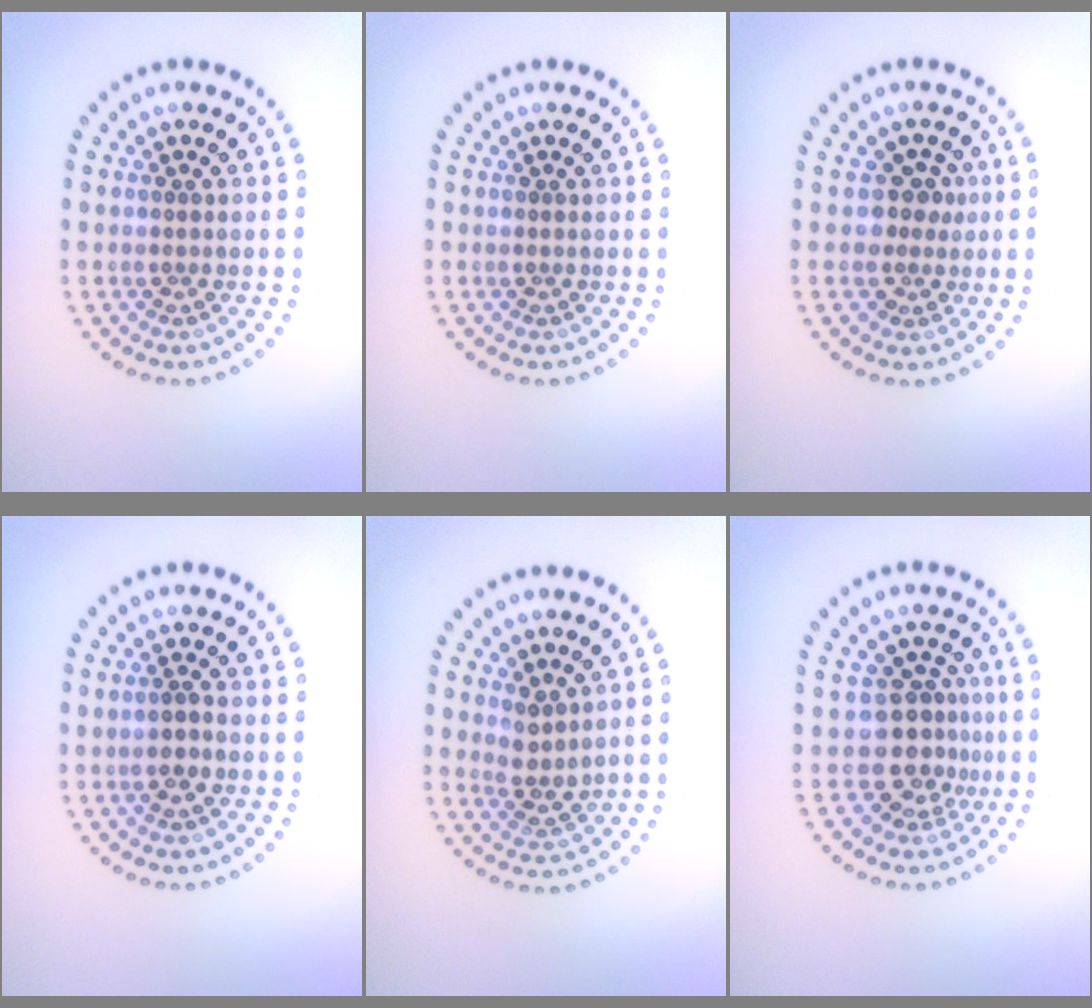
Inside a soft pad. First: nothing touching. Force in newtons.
{"total": 0.0}
{"total": 2.2, "press": 1.7, "slide": 1.3}
{"total": 1.3, "press": 1.1, "slide": 0.6}
{"total": 2.3, "press": 1.8, "slide": 1.5}
{"total": 3.4, "press": 2.5, "slide": 2.4}